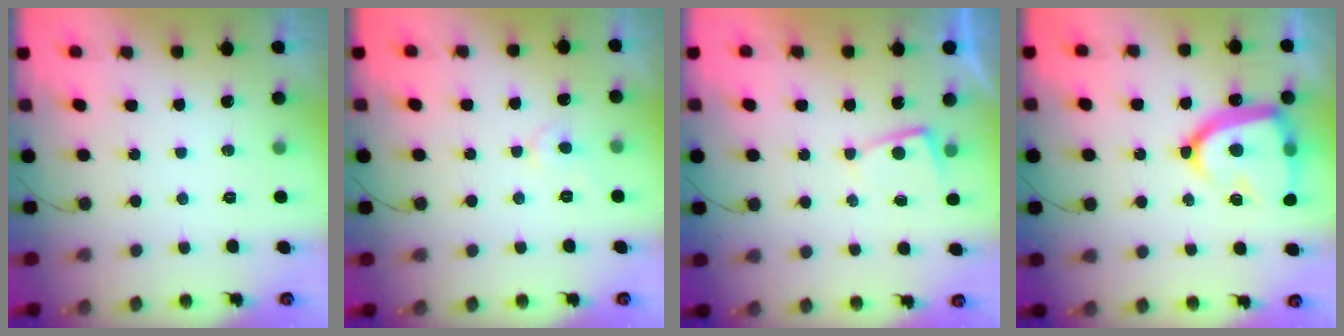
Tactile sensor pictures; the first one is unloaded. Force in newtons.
{"total": 3.5, "press": 3.5, "slide": 0.3}
{"total": 2.7, "press": 2.7, "slide": 0.3}
{"total": 19.3, "press": 19.2, "slide": 1.6}